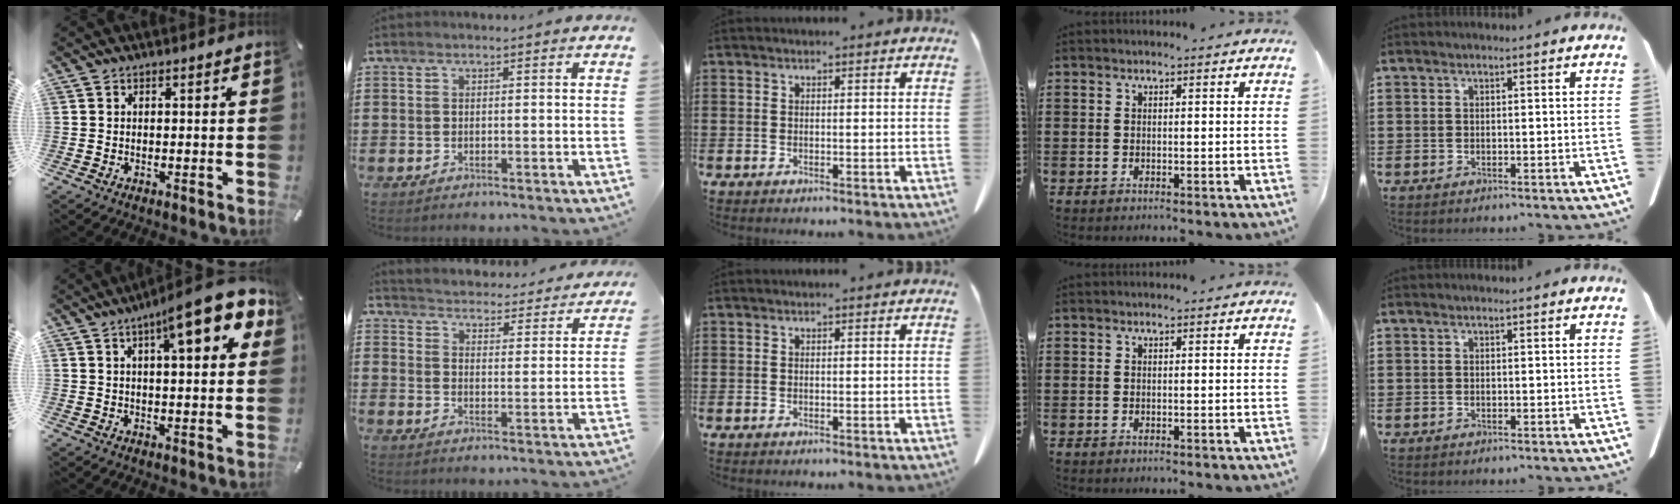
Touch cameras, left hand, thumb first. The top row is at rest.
{"thumb": {"total": 13.5, "force": [7.5, 4.0, 10.5], "torque": [-0.149, -0.033, 0.116]}, "index": {"total": 4.3, "force": [4.3, -0.3, -0.4], "torque": [-0.017, -0.040, 0.070]}}